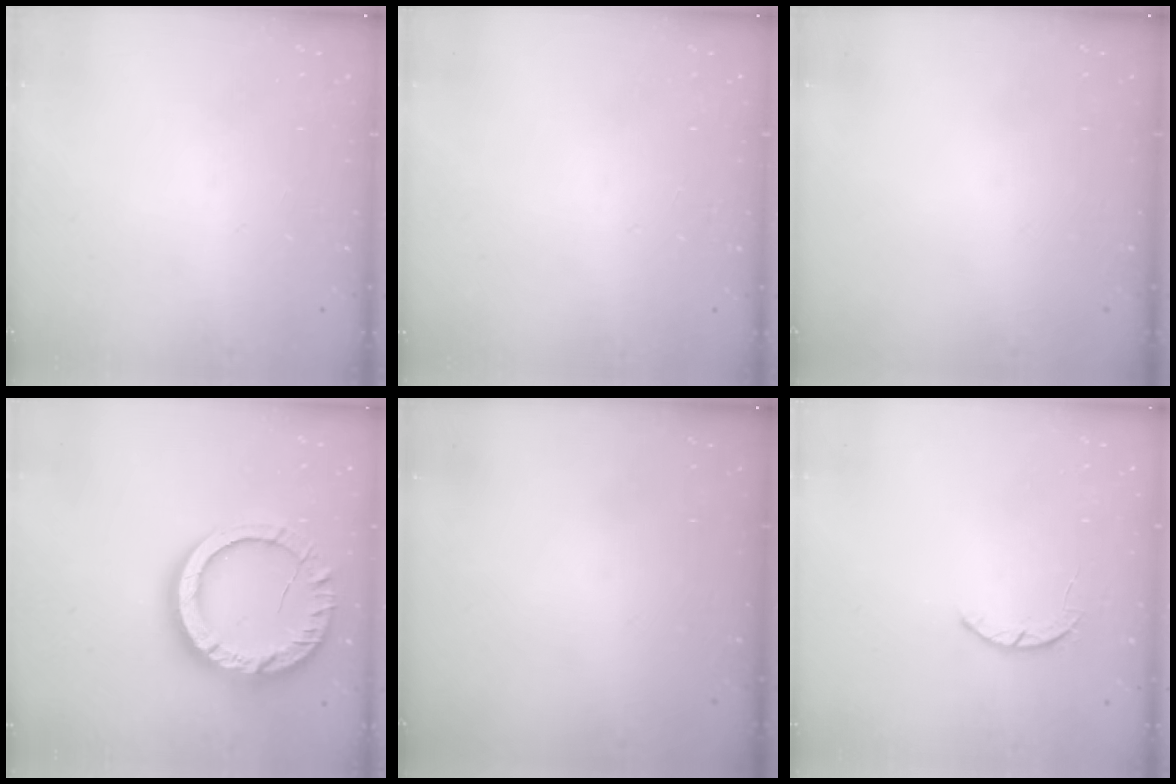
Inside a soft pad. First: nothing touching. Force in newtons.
{"total": 2.5, "press": 2.5, "slide": 0.2}
{"total": 0.0}
{"total": 18.3, "press": 18.2, "slide": 1.7}
{"total": 0.0}
{"total": 2.5, "press": 2.5, "slide": 0.5}